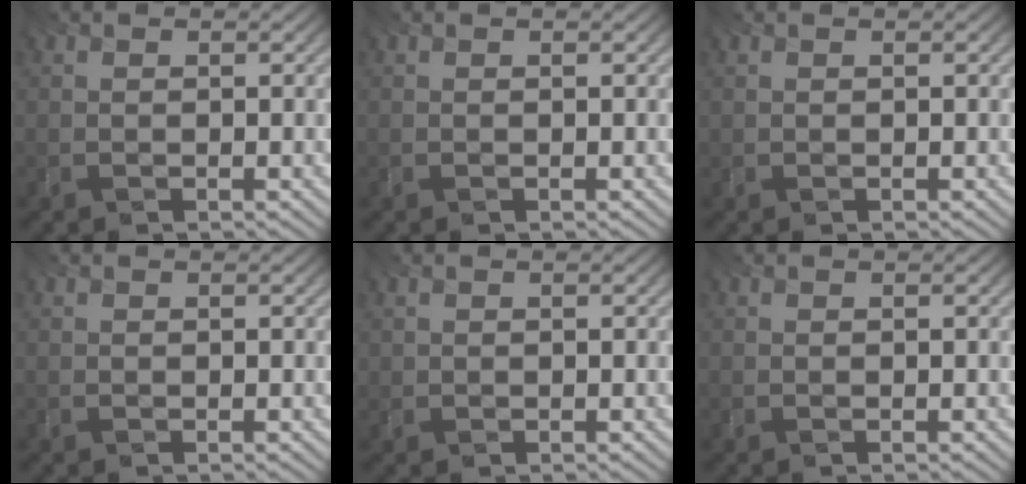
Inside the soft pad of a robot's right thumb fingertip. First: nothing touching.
{"total": 0.0}
{"total": 0.0}
{"total": 0.0}
{"total": 0.5, "force": [0.2, 0.3, -0.3], "torque": [0.007, 0.004, 0.010]}
{"total": 0.0}